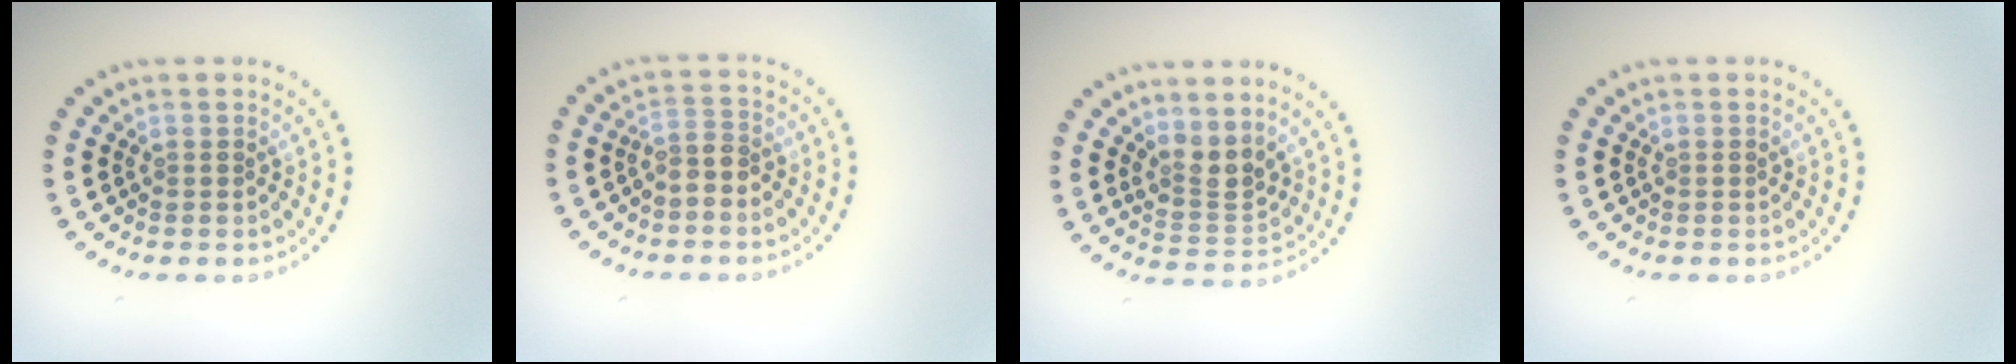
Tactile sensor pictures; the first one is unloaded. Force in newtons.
{"total": 1.7, "press": 1.3, "slide": 1.1}
{"total": 2.6, "press": 2.0, "slide": 1.6}
{"total": 0.0}